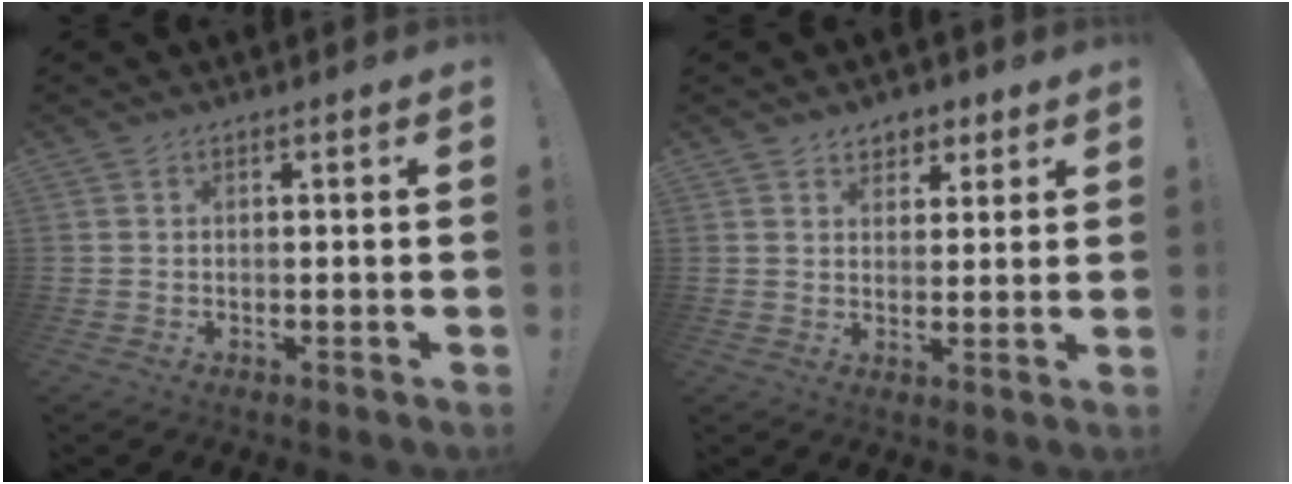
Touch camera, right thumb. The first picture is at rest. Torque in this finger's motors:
{"motor_torque": [0.00, 0.01, 0.05, 0.10, 0.00]}